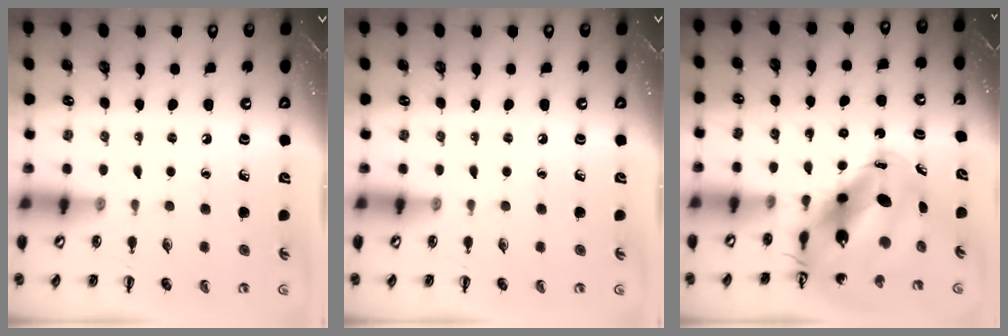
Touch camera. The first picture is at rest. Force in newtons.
{"total": 0.0}
{"total": 13.6, "press": 13.1, "slide": 3.7}